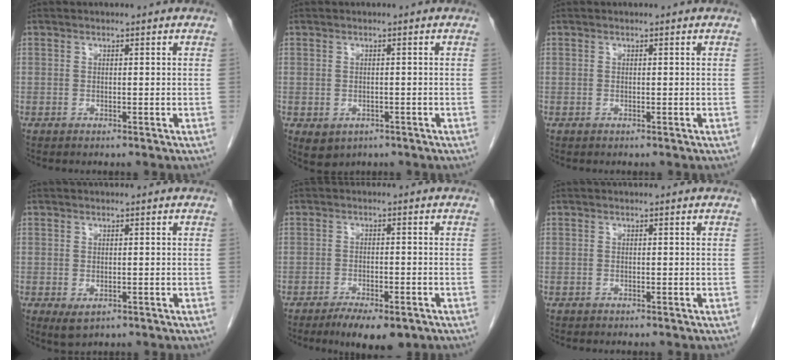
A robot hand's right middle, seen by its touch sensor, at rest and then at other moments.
{"total": 3.0, "force": [-1.4, 2.3, 1.3], "torque": [-0.018, -0.002, -0.008]}
{"total": 0.0}
{"total": 2.3, "force": [-0.8, 1.3, 1.7], "torque": [-0.027, -0.006, -0.002]}
{"total": 7.2, "force": [-5.0, 2.2, 4.6], "torque": [-0.064, -0.009, -0.072]}
{"total": 0.0}